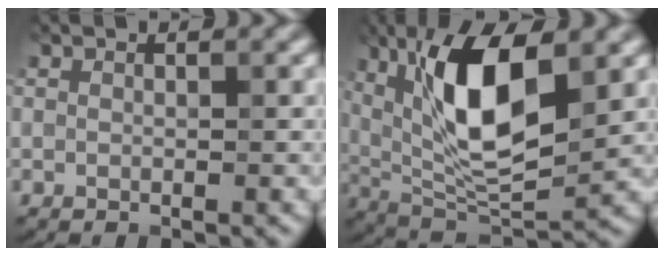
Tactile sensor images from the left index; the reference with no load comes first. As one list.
[{"total": 10.8, "force": [3.0, 4.0, 9.6], "torque": [-0.166, -0.001, 0.053]}]